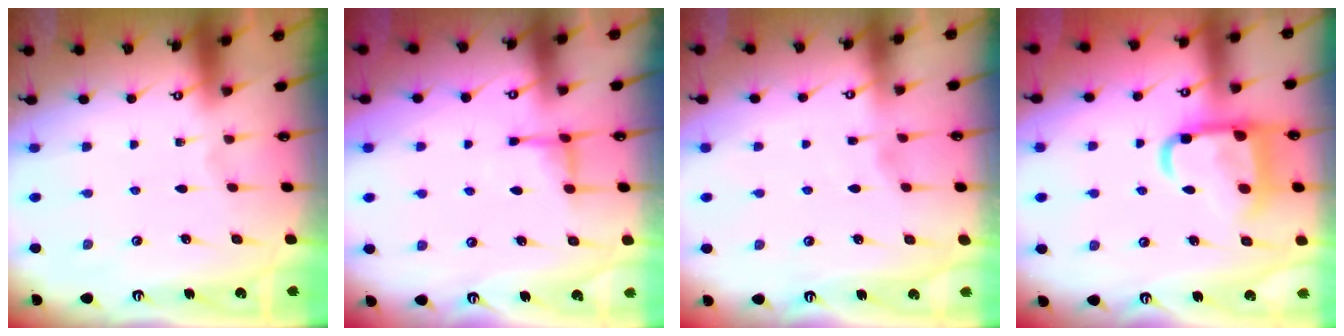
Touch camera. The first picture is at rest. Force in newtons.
{"total": 4.7, "press": 4.6, "slide": 0.8}
{"total": 1.9, "press": 1.9, "slide": 0.4}
{"total": 14.5, "press": 14.4, "slide": 1.3}